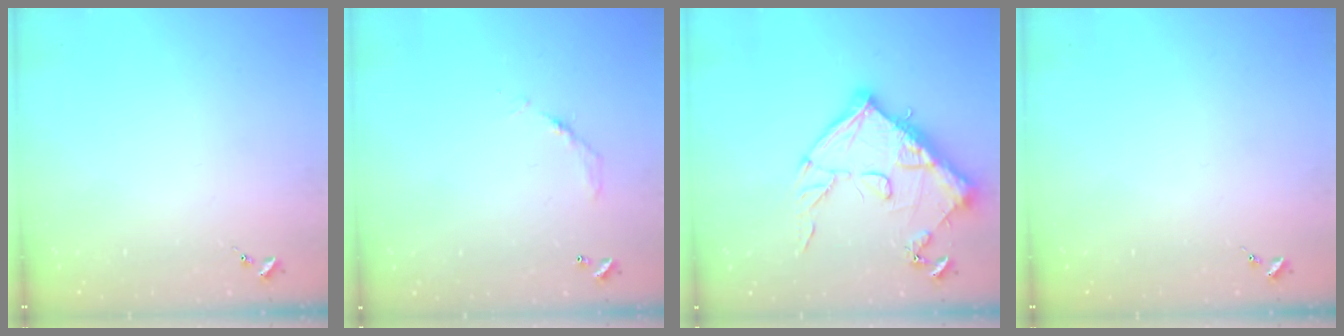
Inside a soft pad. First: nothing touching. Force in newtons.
{"total": 5.0, "press": 5.0, "slide": 0.3}
{"total": 15.4, "press": 15.4, "slide": 0.9}
{"total": 0.0}